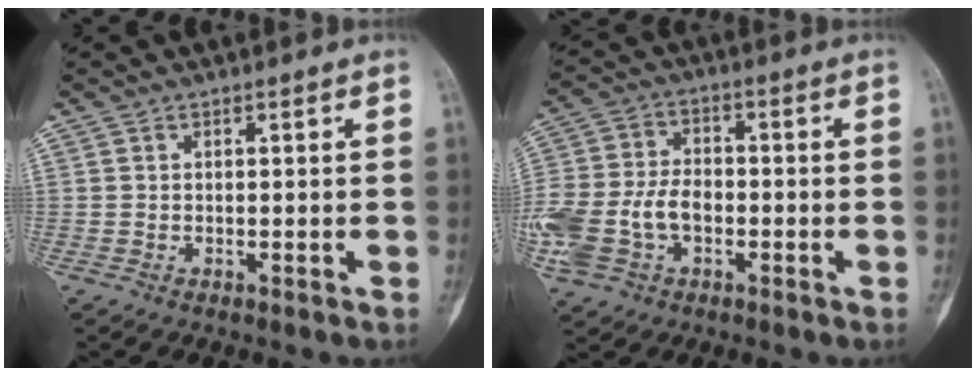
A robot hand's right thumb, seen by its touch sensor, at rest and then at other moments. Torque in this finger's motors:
{"motor_torque": [1.70, 1.46, 1.17, -0.87, 0.18]}